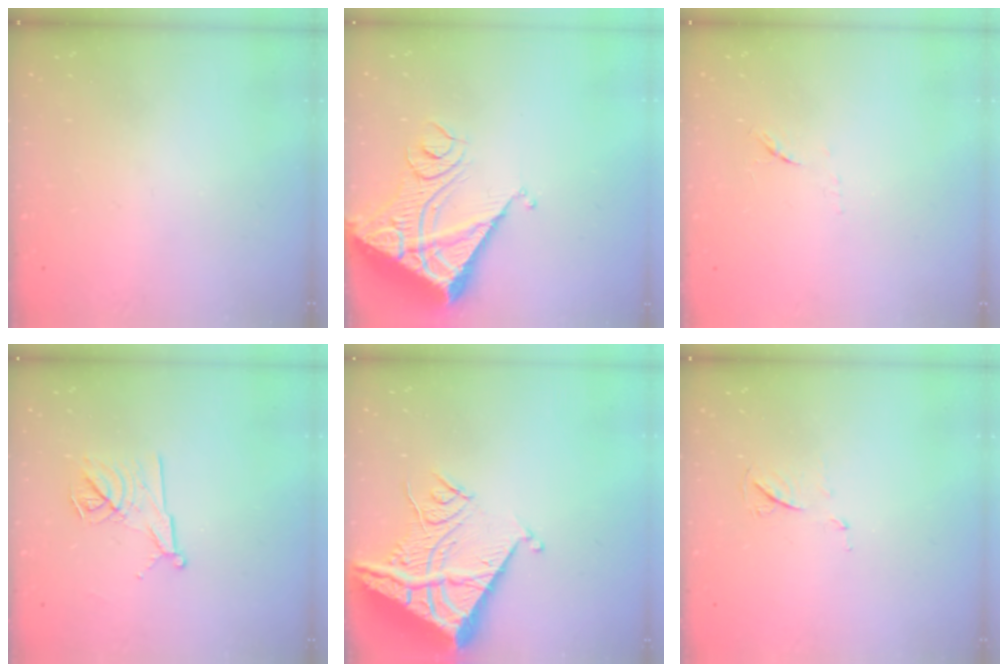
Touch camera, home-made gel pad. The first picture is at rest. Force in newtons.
{"total": 13.8, "press": 13.7, "slide": 1.9}
{"total": 6.2, "press": 6.1, "slide": 0.9}
{"total": 11.3, "press": 11.3, "slide": 0.4}
{"total": 16.7, "press": 16.6, "slide": 1.8}
{"total": 6.0, "press": 6.0, "slide": 0.7}